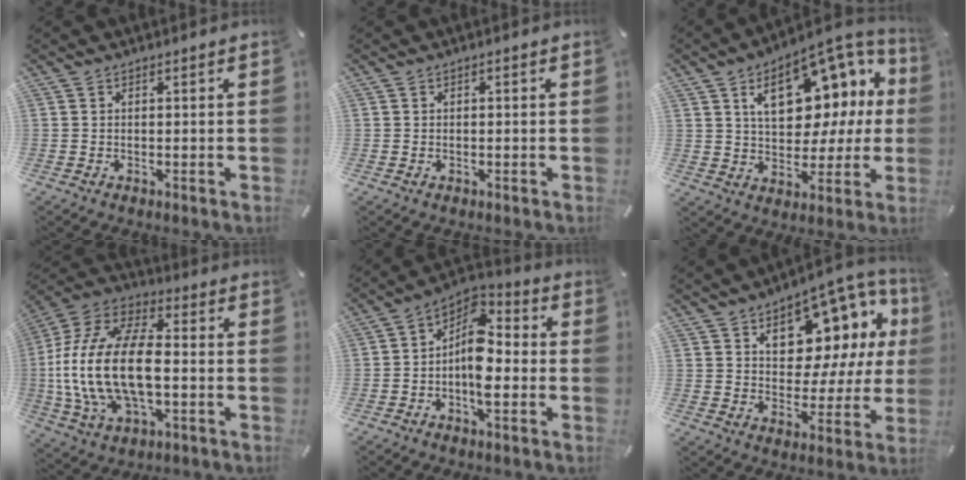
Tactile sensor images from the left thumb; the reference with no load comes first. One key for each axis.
{"total": 0.7, "fx": -0.2, "fy": 0.3, "fz": 0.6, "tx": -0.010, "ty": 0.000, "tz": -0.003}
{"total": 17.7, "fx": 7.9, "fy": 10.7, "fz": 11.7, "tx": -0.171, "ty": -0.039, "tz": 0.138}
{"total": 20.6, "fx": -2.5, "fy": 11.8, "fz": 16.7, "tx": -0.358, "ty": 0.005, "tz": -0.043}
{"total": 9.8, "fx": -2.4, "fy": 5.7, "fz": 7.6, "tx": -0.131, "ty": -0.014, "tz": -0.049}
{"total": 12.5, "fx": 6.9, "fy": 8.5, "fz": 6.1, "tx": -0.078, "ty": -0.062, "tz": 0.123}